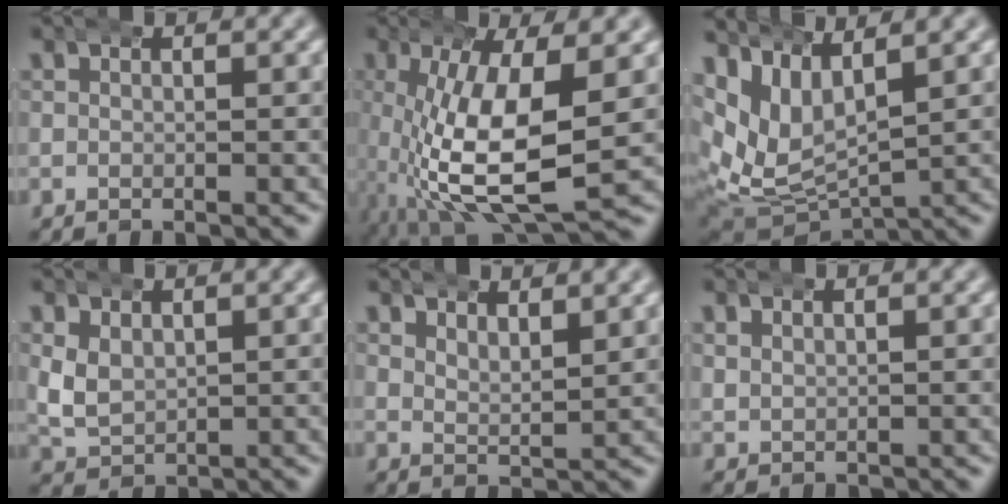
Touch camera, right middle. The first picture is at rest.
{"total": 10.2, "force": [-1.1, 4.3, 9.2], "torque": [-0.190, -0.046, 0.017]}
{"total": 11.2, "force": [1.6, 8.8, 6.7], "torque": [-0.154, -0.028, 0.034]}
{"total": 2.9, "force": [0.8, 2.4, 1.5], "torque": [-0.055, -0.016, 0.030]}
{"total": 2.7, "force": [2.5, 0.3, 0.9], "torque": [-0.023, -0.018, 0.052]}
{"total": 1.2, "force": [1.0, 0.6, 0.3], "torque": [-0.012, -0.003, 0.027]}